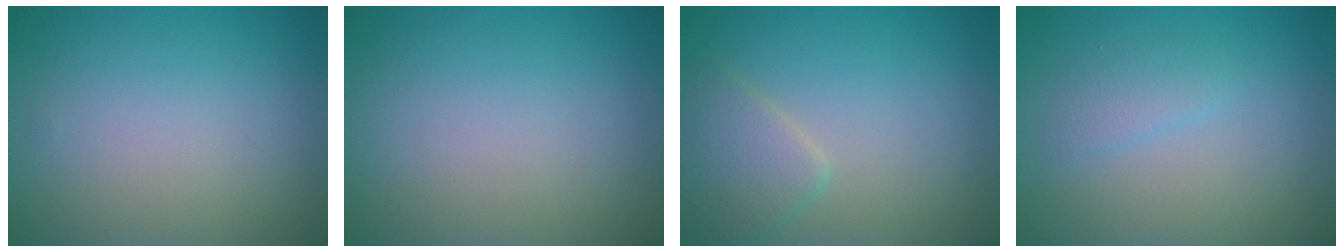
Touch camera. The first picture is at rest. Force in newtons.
{"total": 0.0}
{"total": 2.8, "press": 2.8, "slide": 0.1}
{"total": 1.3, "press": 1.3, "slide": 0.1}